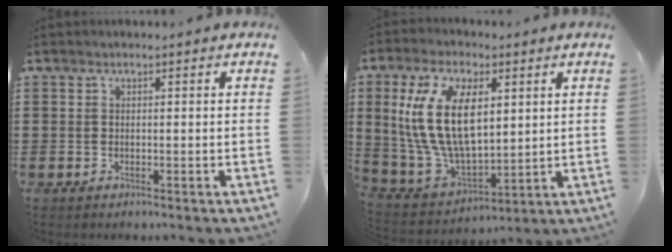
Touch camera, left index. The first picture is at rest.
{"total": 14.6, "force": [4.3, 7.5, 11.7], "torque": [-0.268, 0.004, 0.078]}